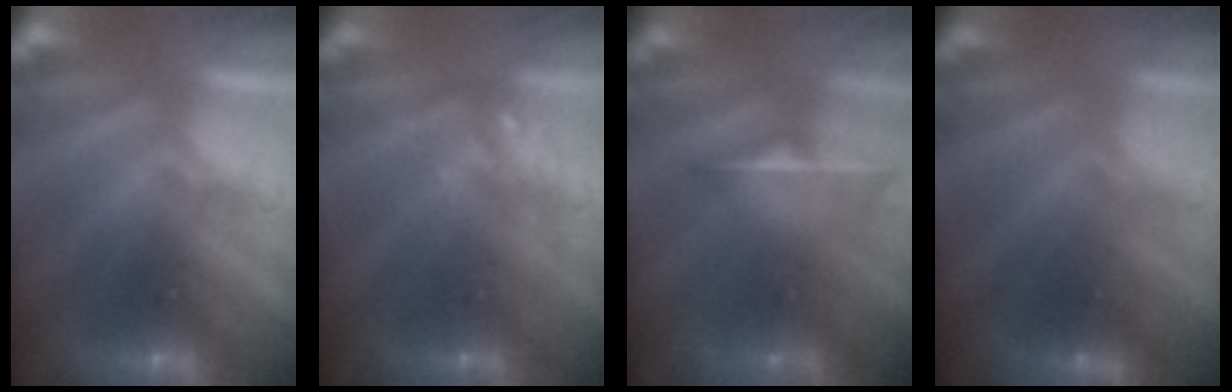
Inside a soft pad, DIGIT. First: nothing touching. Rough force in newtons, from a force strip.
{"total": 2.3}
{"total": 1.7}
{"total": 1.7}